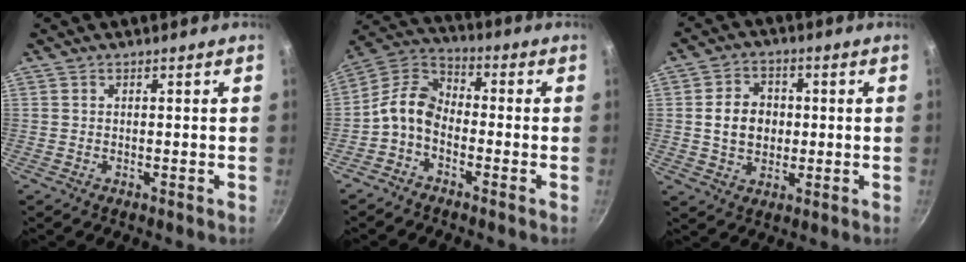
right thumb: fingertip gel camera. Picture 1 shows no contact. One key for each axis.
{"total": 8.3, "fx": -2.8, "fy": 5.6, "fz": 5.5, "tx": -0.101, "ty": 0.050, "tz": -0.077}
{"total": 8.4, "fx": 0.3, "fy": 6.8, "fz": 5.0, "tx": -0.059, "ty": 0.010, "tz": 0.001}